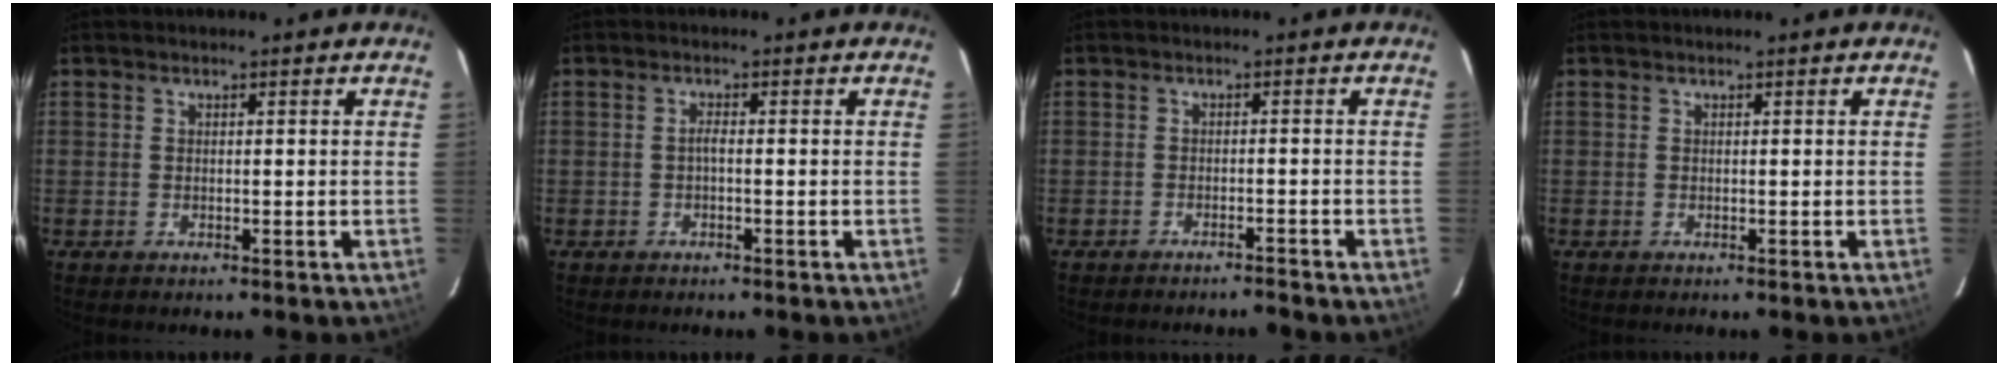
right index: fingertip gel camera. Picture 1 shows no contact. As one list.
[{"total": 1.0, "force": [-0.4, 0.0, 0.9], "torque": [-0.018, 0.005, -0.010]}, {"total": 2.3, "force": [-2.2, 0.1, 0.4], "torque": [-0.014, 0.002, -0.030]}, {"total": 0.0}]